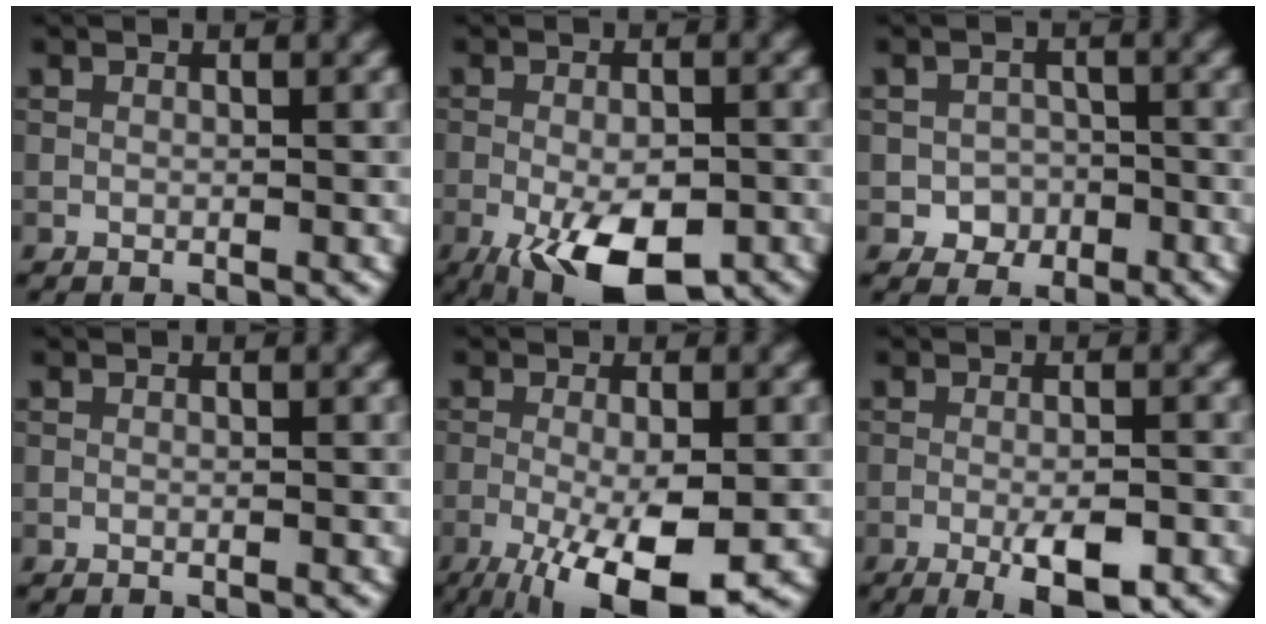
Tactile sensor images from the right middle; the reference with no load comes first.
{"total": 9.0, "force": [-4.4, 3.8, 6.9], "torque": [-0.126, -0.016, -0.061]}
{"total": 2.4, "force": [-1.1, 2.1, 0.7], "torque": [0.002, 0.001, -0.021]}
{"total": 0.0}
{"total": 8.6, "force": [-3.6, 2.2, 7.5], "torque": [-0.131, -0.014, -0.054]}
{"total": 4.3, "force": [-1.9, 1.0, 3.7], "torque": [-0.064, -0.005, -0.029]}